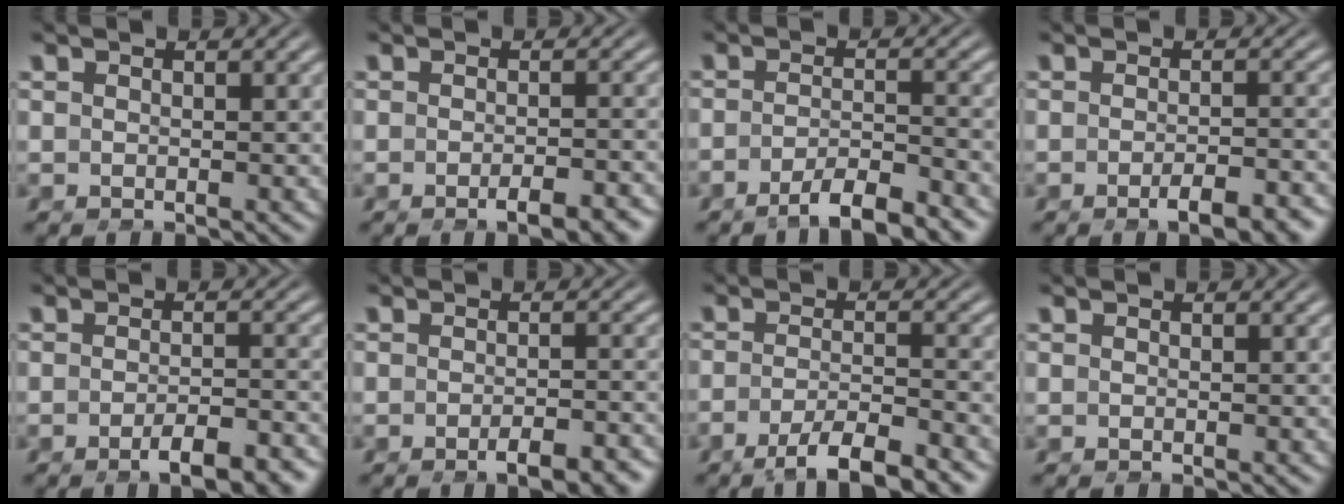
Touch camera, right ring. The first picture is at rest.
{"total": 2.8, "force": [-2.2, 0.2, 1.8], "torque": [-0.018, 0.004, -0.037]}
{"total": 3.9, "force": [-3.2, 0.0, 2.1], "torque": [-0.017, -0.003, -0.054]}
{"total": 3.5, "force": [-2.7, 0.3, 2.2], "torque": [-0.023, 0.002, -0.046]}
{"total": 4.0, "force": [-3.1, 0.4, 2.4], "torque": [-0.026, -0.001, -0.052]}
{"total": 3.2, "force": [-2.5, 0.3, 1.9], "torque": [-0.019, 0.003, -0.043]}
{"total": 4.7, "force": [-3.5, 0.5, 3.0], "torque": [-0.034, -0.010, -0.054]}
{"total": 0.0}